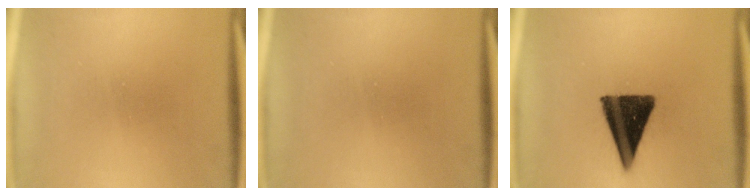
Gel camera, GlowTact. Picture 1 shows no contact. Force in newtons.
{"total": 0.0}
{"total": 14.4}